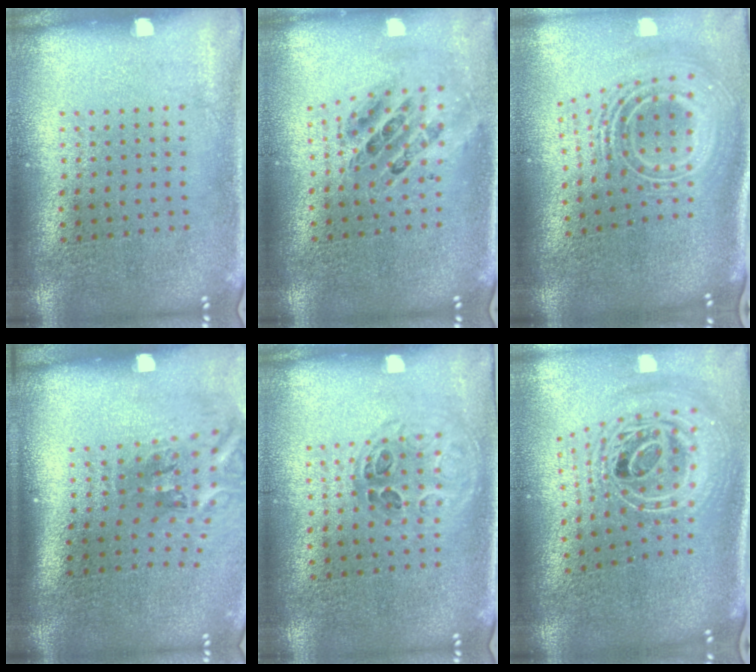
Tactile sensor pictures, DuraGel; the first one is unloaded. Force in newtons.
{"total": 0.8, "press": 0.8, "slide": 0.1}
{"total": 2.8, "press": 1.9, "slide": 2.1}
{"total": 2.2, "press": 1.3, "slide": 1.8}
{"total": 1.0, "press": 0.9, "slide": 0.3}
{"total": 2.8, "press": 2.0, "slide": 2.0}